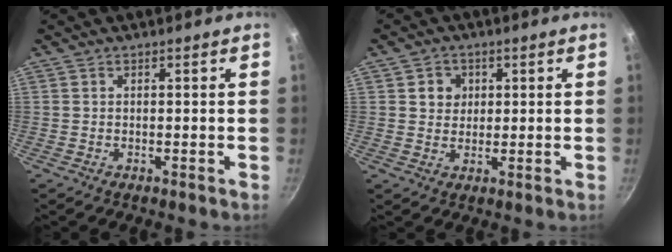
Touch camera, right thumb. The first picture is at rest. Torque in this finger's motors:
{"motor_torque": [-0.16, -0.14, 0.82, 0.09, 0.14]}